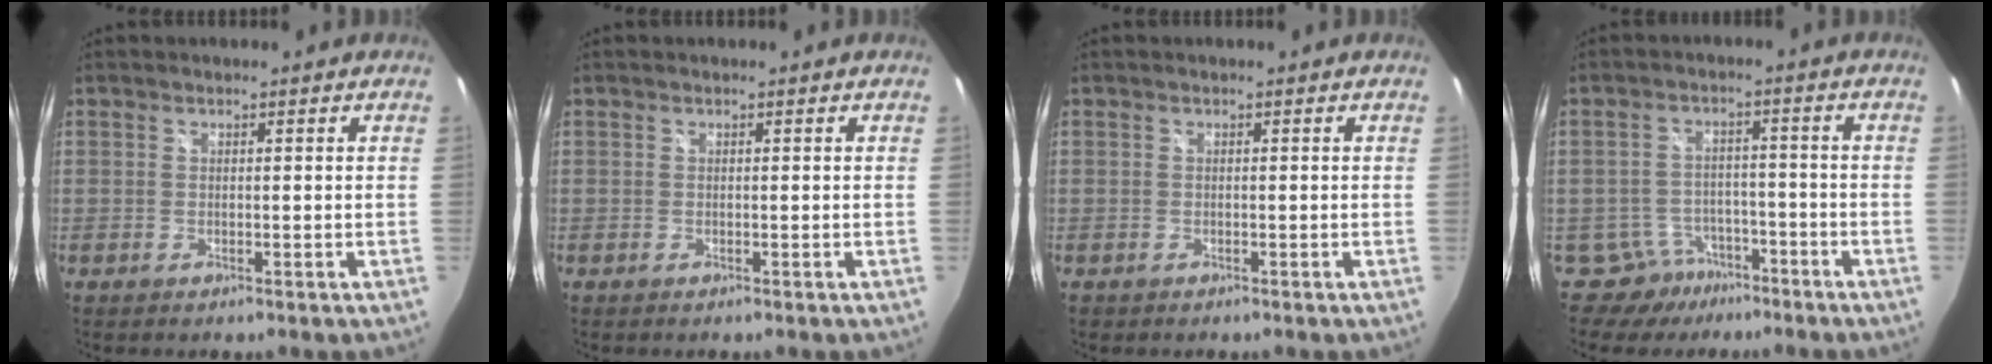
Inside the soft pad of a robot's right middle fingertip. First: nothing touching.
{"total": 0.0}
{"total": 0.5, "force": [-0.4, 0.4, 0.0], "torque": [-0.004, -0.002, -0.006]}
{"total": 6.5, "force": [-5.0, 4.2, 0.2], "torque": [-0.007, 0.021, -0.073]}